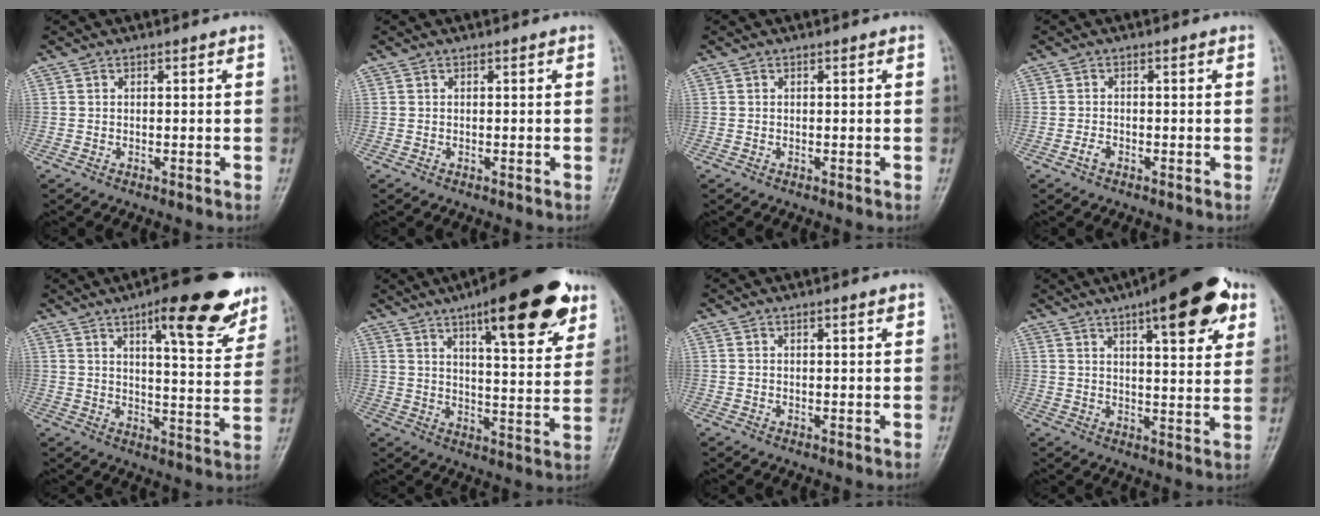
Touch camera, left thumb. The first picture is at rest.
{"total": 0.0}
{"total": 0.0}
{"total": 1.4, "force": [-0.9, 0.8, 0.8], "torque": [-0.018, 0.004, -0.019]}
{"total": 16.2, "force": [9.9, 4.4, 12.0], "torque": [-0.129, -0.045, 0.138]}
{"total": 20.0, "force": [11.7, 5.7, 15.2], "torque": [-0.185, -0.045, 0.170]}
{"total": 1.1, "force": [0.7, 0.1, 0.8], "torque": [-0.012, -0.002, 0.010]}
{"total": 16.7, "force": [8.8, 5.2, 13.2], "torque": [-0.153, -0.023, 0.118]}